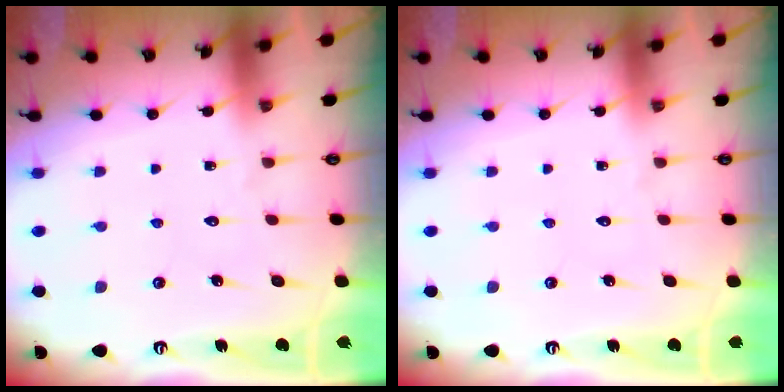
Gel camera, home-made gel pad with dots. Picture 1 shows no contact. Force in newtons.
{"total": 0.0}